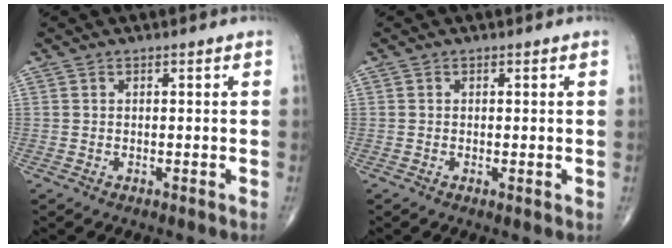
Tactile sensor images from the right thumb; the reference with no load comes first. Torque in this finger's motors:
{"motor_torque": [-0.52, 0.05, -0.06, -0.05, -0.03]}